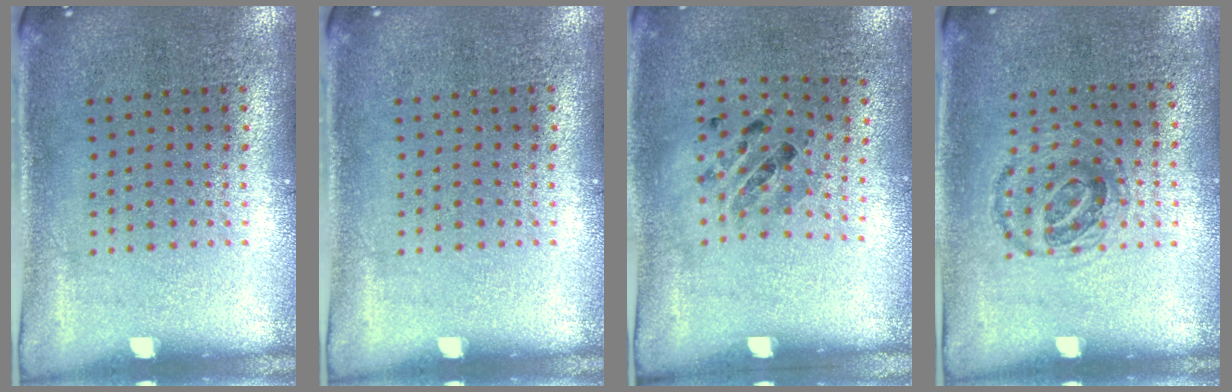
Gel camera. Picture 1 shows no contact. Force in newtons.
{"total": 0.0}
{"total": 0.9, "press": 0.8, "slide": 0.5}
{"total": 0.9, "press": 0.8, "slide": 0.5}